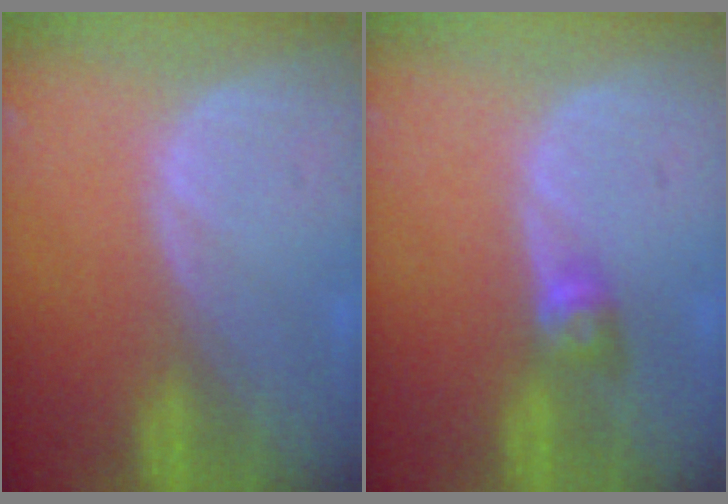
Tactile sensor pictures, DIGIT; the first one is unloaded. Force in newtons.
{"total": 2.9, "press": 2.5, "slide": 1.5}